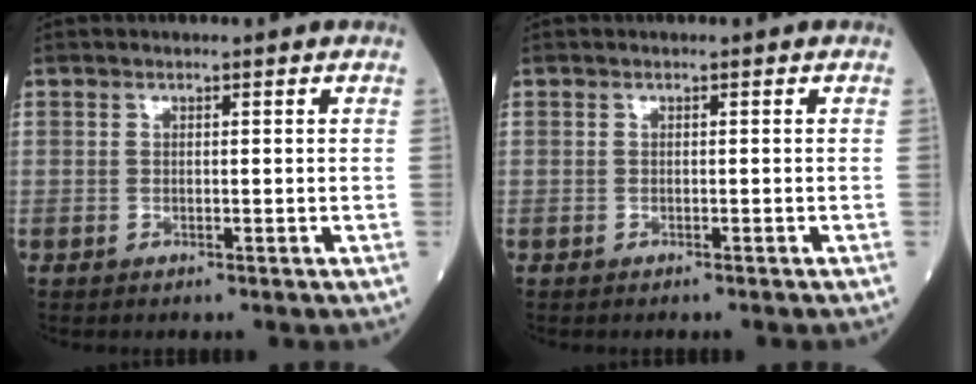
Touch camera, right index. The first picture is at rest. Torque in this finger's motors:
{"motor_torque": [0.09, 0.00, 0.07, 0.02]}